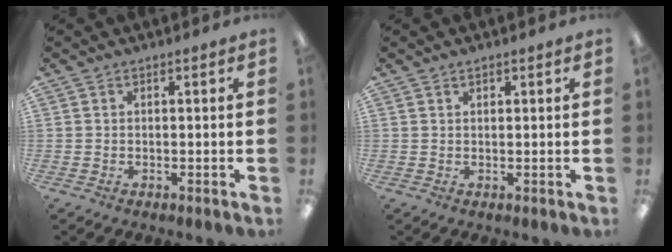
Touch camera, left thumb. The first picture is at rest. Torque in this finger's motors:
{"motor_torque": [-0.17, -0.09, 0.06, 0.04, -0.02]}